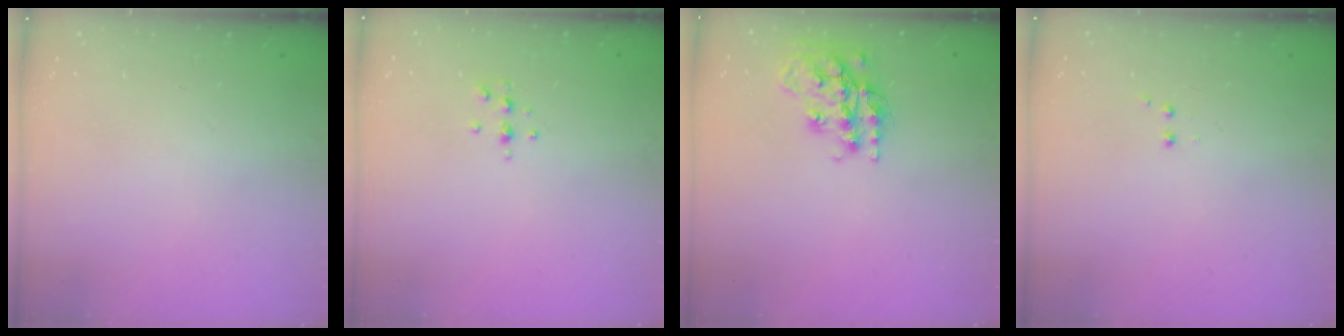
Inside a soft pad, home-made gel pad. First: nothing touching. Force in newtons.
{"total": 5.0, "press": 4.9, "slide": 0.9}
{"total": 17.6, "press": 17.5, "slide": 1.3}
{"total": 2.0, "press": 1.8, "slide": 0.9}